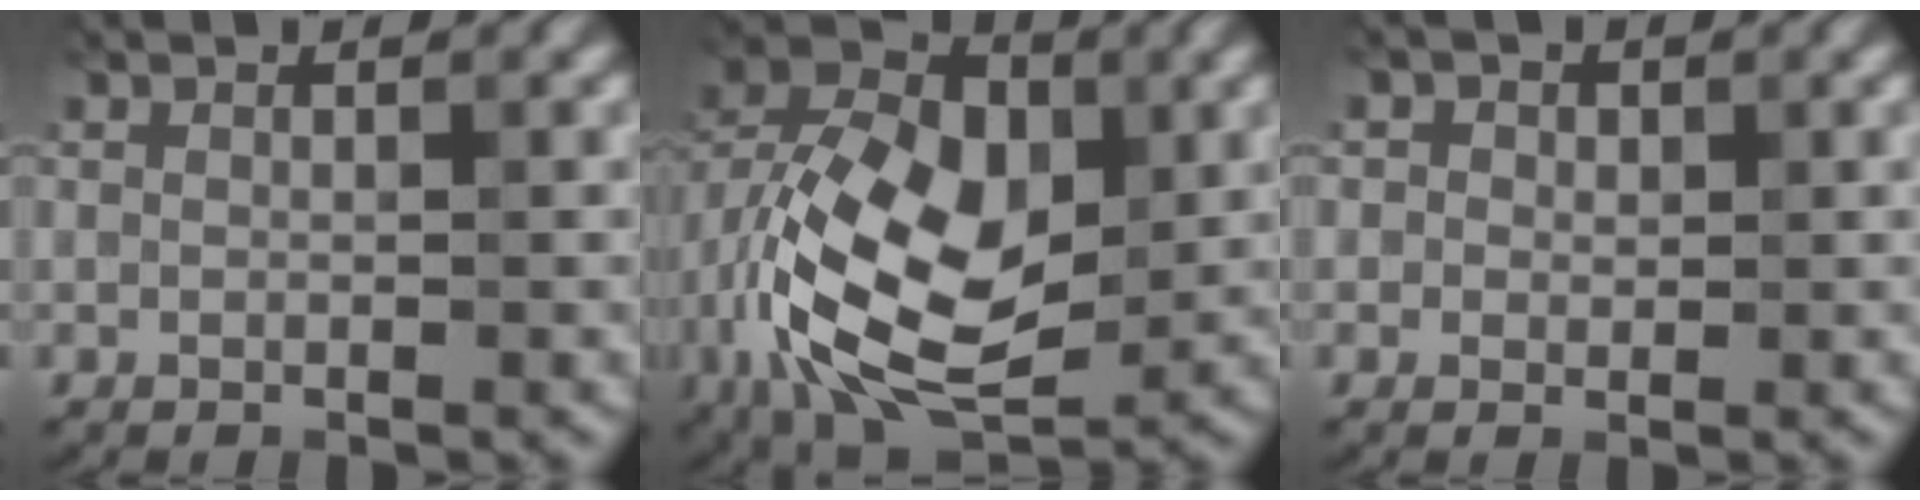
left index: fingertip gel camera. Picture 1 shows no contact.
{"total": 13.2, "force": [-2.5, 8.1, 10.1], "torque": [-0.190, 0.003, -0.059]}
{"total": 1.8, "force": [0.7, 1.6, 0.6], "torque": [-0.010, -0.001, 0.003]}